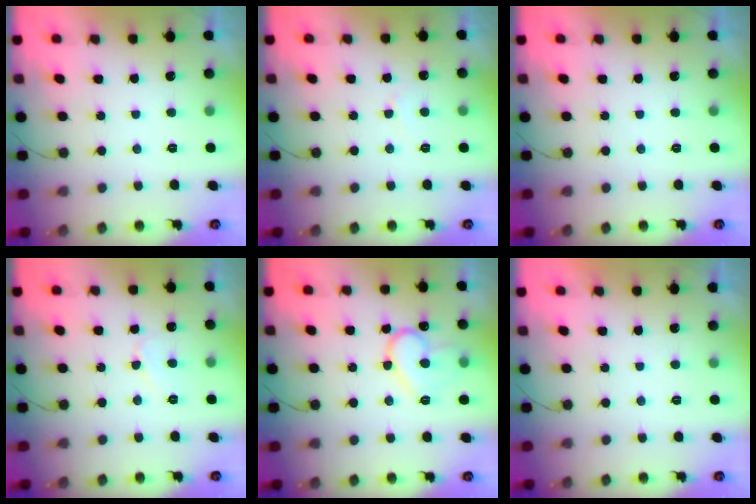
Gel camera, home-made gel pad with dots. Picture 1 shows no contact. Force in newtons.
{"total": 3.0, "press": 3.0, "slide": 0.3}
{"total": 0.0}
{"total": 3.8, "press": 3.8, "slide": 0.6}
{"total": 12.8, "press": 12.7, "slide": 1.2}
{"total": 1.7, "press": 1.7, "slide": 0.0}